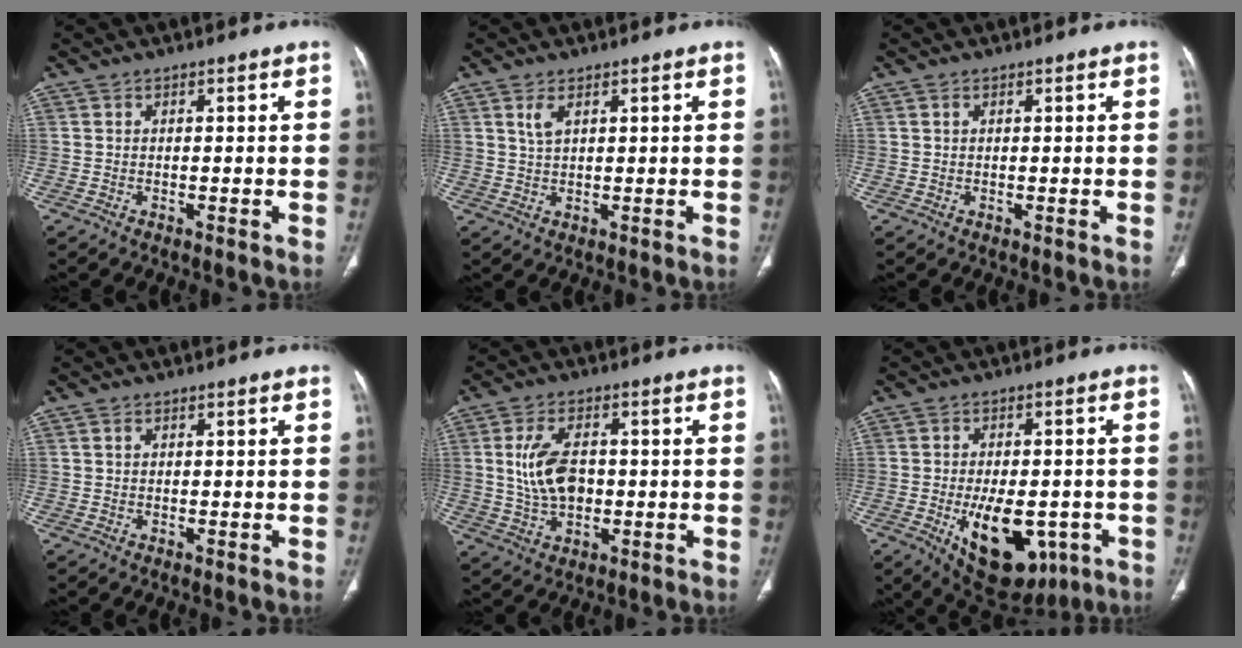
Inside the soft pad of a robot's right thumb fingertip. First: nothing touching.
{"total": 2.7, "force": [1.4, 1.2, 2.0], "torque": [-0.045, -0.003, 0.036]}
{"total": 0.6, "force": [0.3, 0.4, 0.3], "torque": [-0.008, 0.003, 0.006]}
{"total": 0.8, "force": [0.4, 0.5, 0.4], "torque": [-0.008, 0.002, 0.007]}
{"total": 9.6, "force": [0.6, 5.9, 7.6], "torque": [-0.138, 0.003, 0.019]}
{"total": 16.3, "force": [-5.5, 9.0, 12.5], "torque": [-0.167, 0.003, -0.058]}